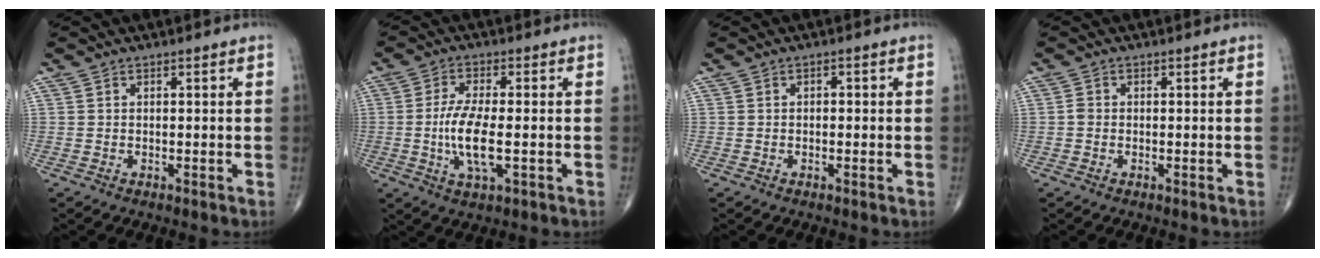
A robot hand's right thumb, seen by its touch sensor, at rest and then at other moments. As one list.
[{"total": 8.5, "force": [-1.3, 2.7, 8.0], "torque": [-0.168, -0.004, -0.025]}, {"total": 0.9, "force": [0.0, 0.6, 0.7], "torque": [-0.003, 0.002, -0.002]}, {"total": 1.0, "force": [-0.2, 0.8, 0.6], "torque": [-0.007, 0.002, -0.006]}]